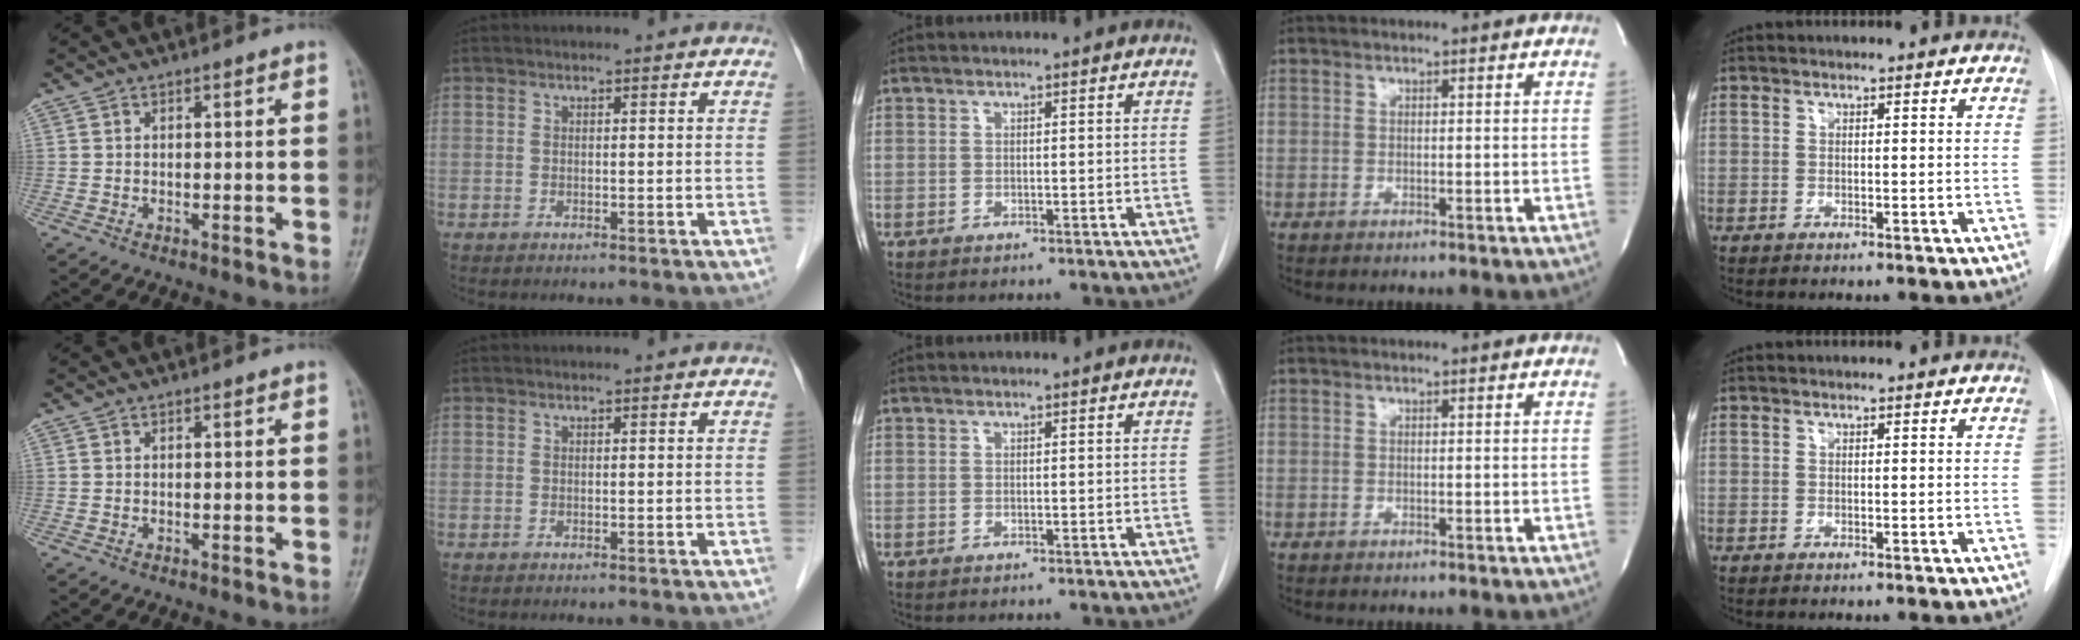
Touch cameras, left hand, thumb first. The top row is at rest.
{}